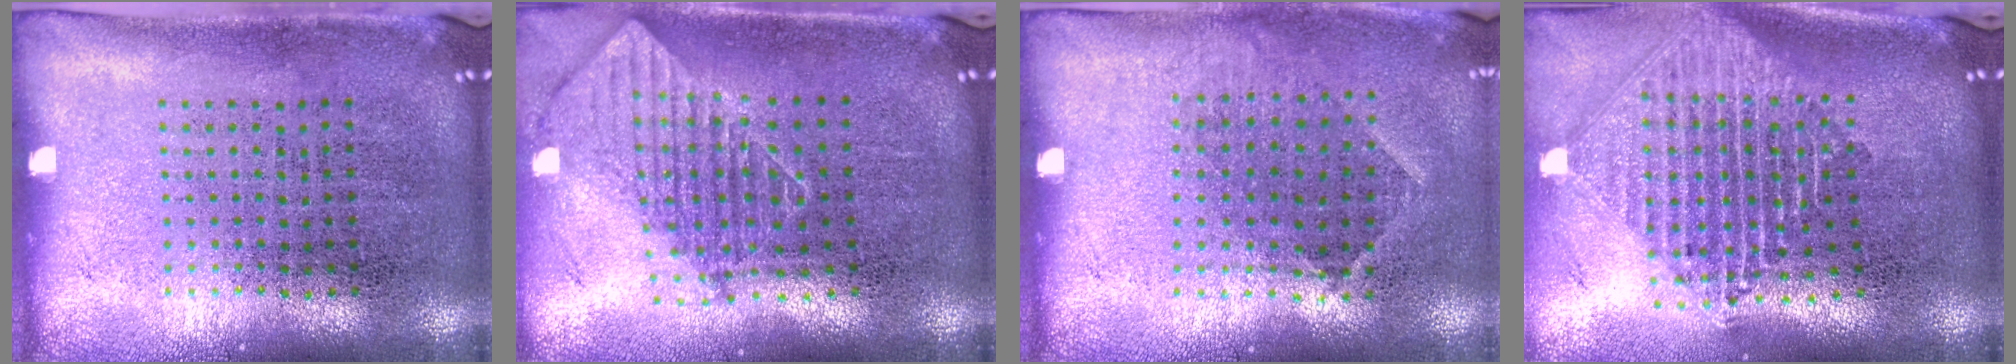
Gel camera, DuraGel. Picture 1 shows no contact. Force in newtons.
{"total": 1.6, "press": 1.3, "slide": 0.9}
{"total": 0.9, "press": 0.6, "slide": 0.6}
{"total": 2.3, "press": 1.8, "slide": 1.4}